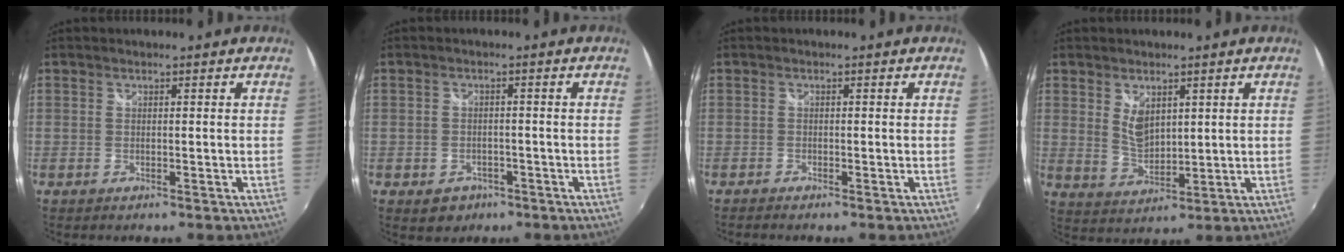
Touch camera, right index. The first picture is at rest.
{"total": 4.3, "force": [-2.3, 3.4, 1.3], "torque": [-0.035, 0.000, -0.028]}
{"total": 1.1, "force": [-1.0, 0.2, 0.3], "torque": [-0.012, -0.007, -0.021]}
{"total": 5.4, "force": [2.2, 3.2, 3.7], "torque": [-0.059, -0.005, 0.045]}